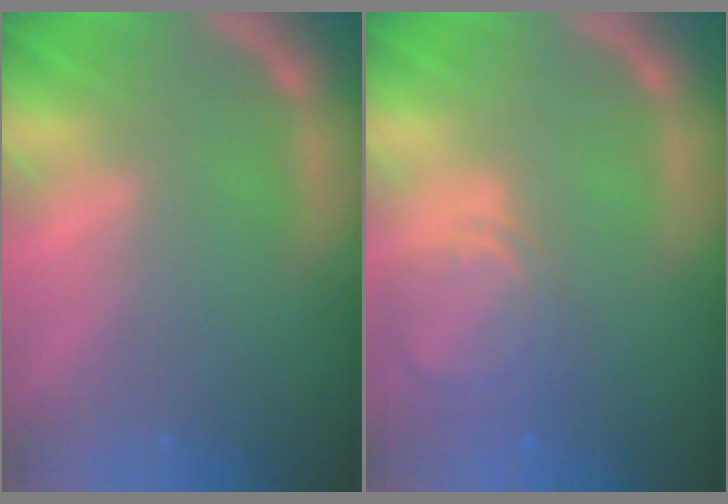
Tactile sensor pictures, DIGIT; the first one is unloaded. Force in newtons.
{"total": 5.0}